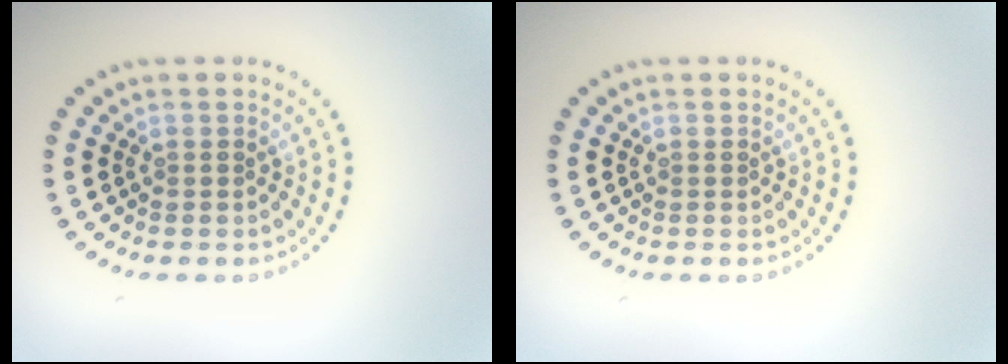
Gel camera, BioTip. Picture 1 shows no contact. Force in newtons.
{"total": 0.0}